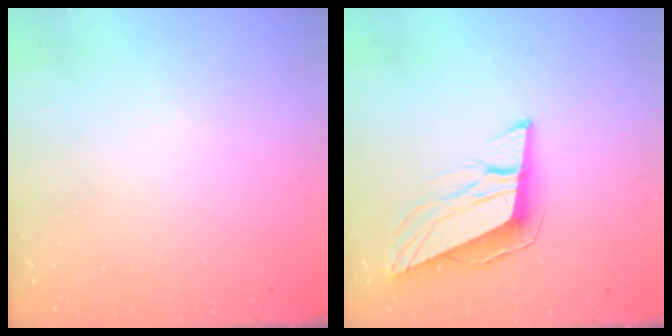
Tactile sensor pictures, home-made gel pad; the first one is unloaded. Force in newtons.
{"total": 10.3, "press": 10.2, "slide": 1.9}